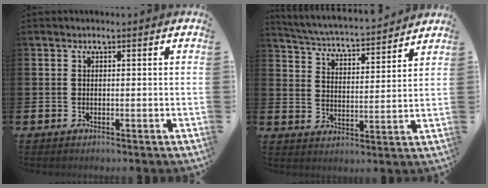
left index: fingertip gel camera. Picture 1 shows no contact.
{"total": 4.8, "force": [4.7, 0.2, 0.8], "torque": [-0.038, -0.044, 0.076]}